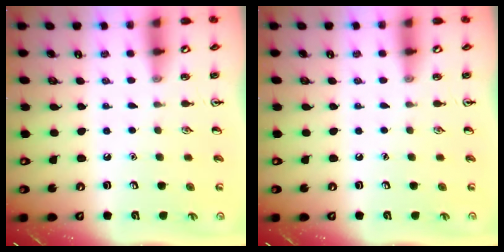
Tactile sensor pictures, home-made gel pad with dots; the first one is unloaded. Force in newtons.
{"total": 0.0}